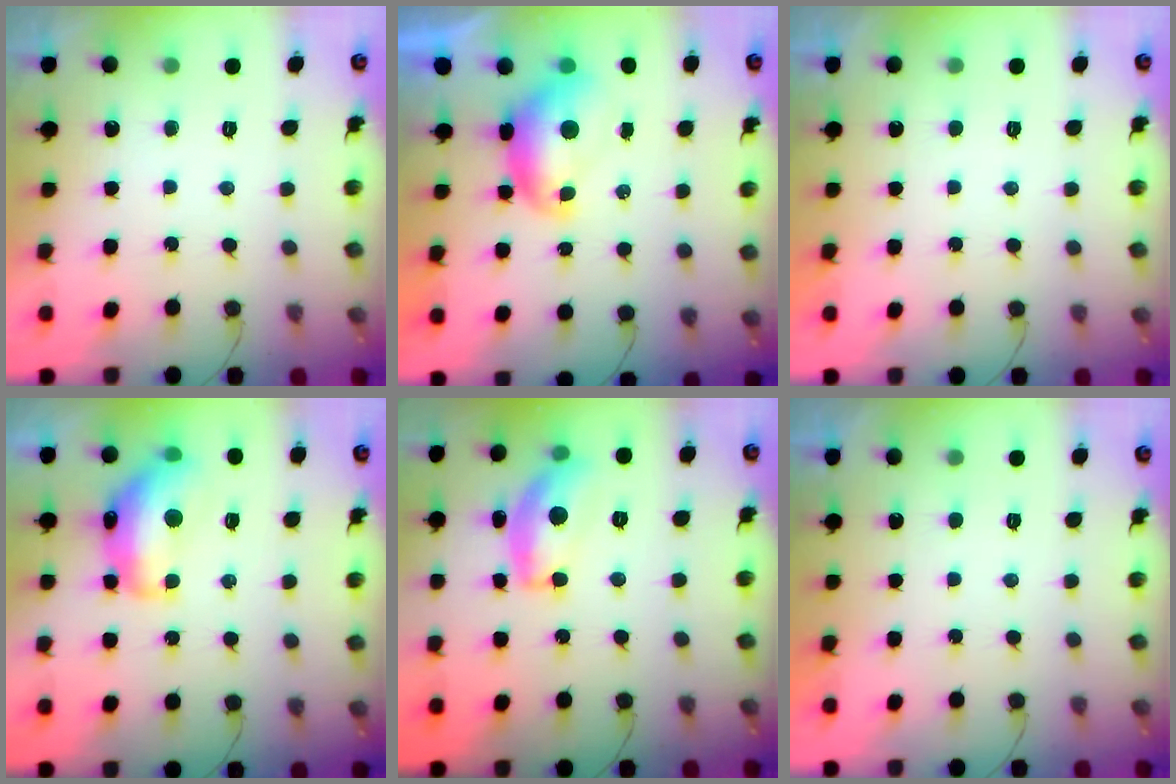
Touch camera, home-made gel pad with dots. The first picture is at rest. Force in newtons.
{"total": 8.2, "press": 8.1, "slide": 1.0}
{"total": 0.0}
{"total": 14.5, "press": 14.4, "slide": 1.1}
{"total": 14.0, "press": 14.0, "slide": 0.7}
{"total": 0.0}